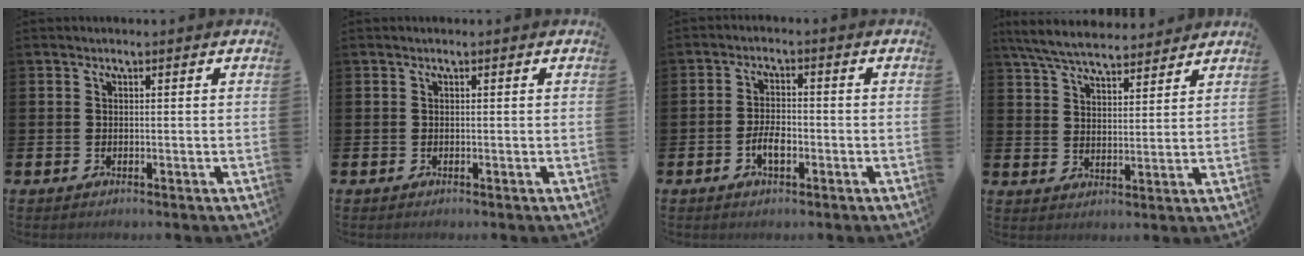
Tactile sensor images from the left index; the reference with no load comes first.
{"total": 0.0}
{"total": 3.2, "force": [-1.2, 1.5, 2.6], "torque": [-0.045, 0.004, -0.022]}
{"total": 6.8, "force": [6.5, 1.2, 1.7], "torque": [-0.060, -0.028, 0.118]}